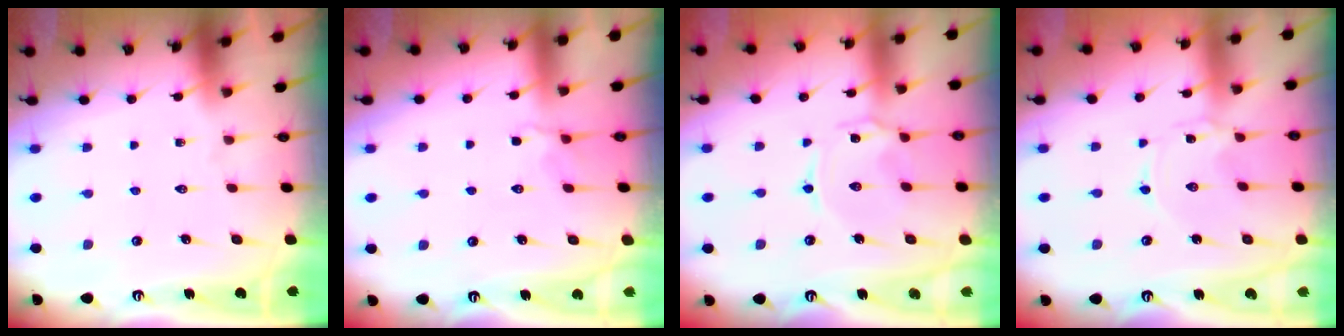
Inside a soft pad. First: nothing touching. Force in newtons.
{"total": 2.7, "press": 2.1, "slide": 1.8}
{"total": 1.7, "press": 1.7, "slide": 0.4}
{"total": 0.0}